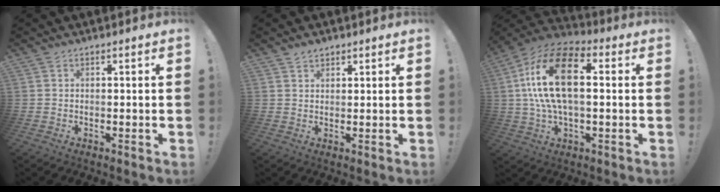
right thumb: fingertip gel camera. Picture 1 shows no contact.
{"total": 2.4, "force": [1.9, 1.2, 0.7], "torque": [0.000, -0.013, 0.034]}
{"total": 20.1, "force": [3.0, 10.5, 17.0], "torque": [-0.326, 0.012, 0.047]}